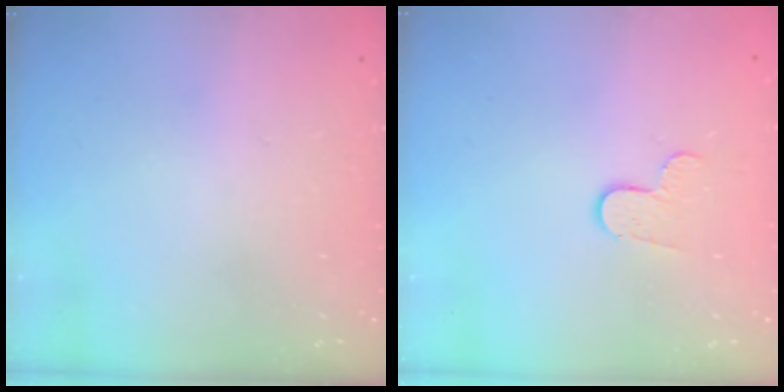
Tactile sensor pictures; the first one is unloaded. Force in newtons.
{"total": 5.7, "press": 5.7, "slide": 0.5}